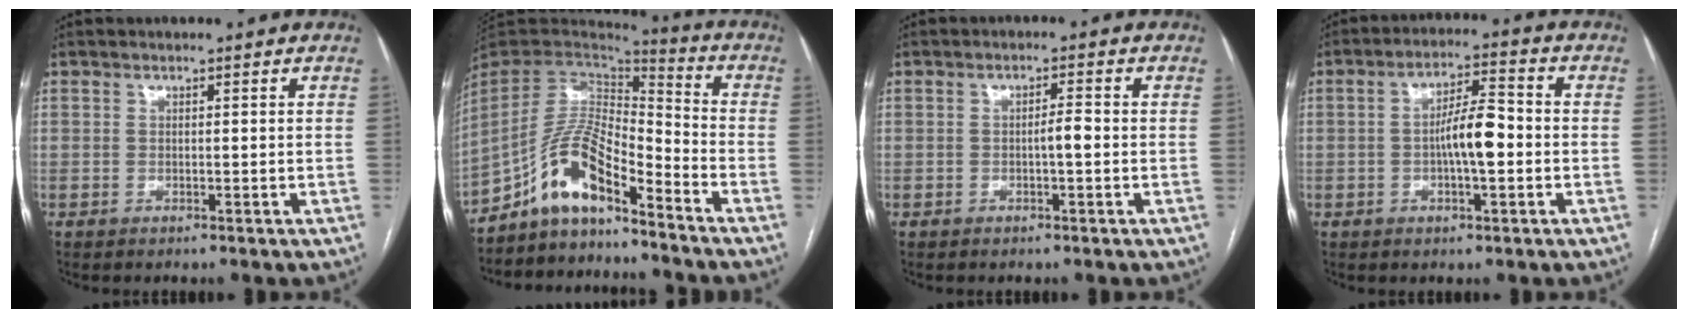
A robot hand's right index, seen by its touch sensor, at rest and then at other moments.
{"total": 11.4, "force": [-8.3, 2.7, 7.3], "torque": [-0.142, 0.028, -0.151]}
{"total": 2.2, "force": [-0.4, 0.1, 2.1], "torque": [-0.033, 0.003, -0.008]}
{"total": 7.1, "force": [-1.0, 1.6, 6.9], "torque": [-0.124, 0.013, -0.020]}